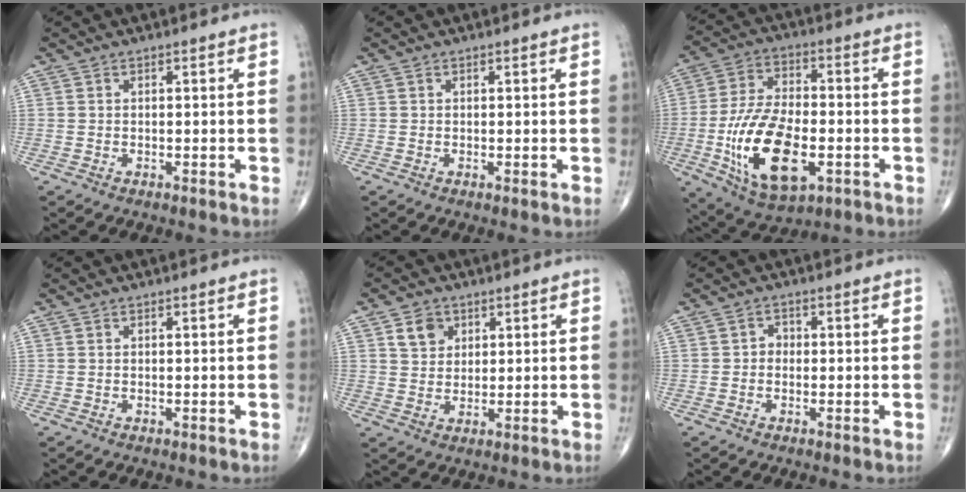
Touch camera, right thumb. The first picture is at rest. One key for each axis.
{"total": 0.0}
{"total": 18.8, "fx": -4.9, "fy": 9.6, "fz": 15.5, "tx": -0.284, "ty": 0.009, "tz": -0.077}
{"total": 0.0}
{"total": 4.8, "fx": 2.5, "fy": 3.4, "fz": 2.3, "tx": -0.025, "ty": -0.014, "tz": 0.050}
{"total": 1.7, "fx": -0.3, "fy": 1.4, "fz": 0.8, "tx": 0.002, "ty": 0.007, "tz": -0.011}